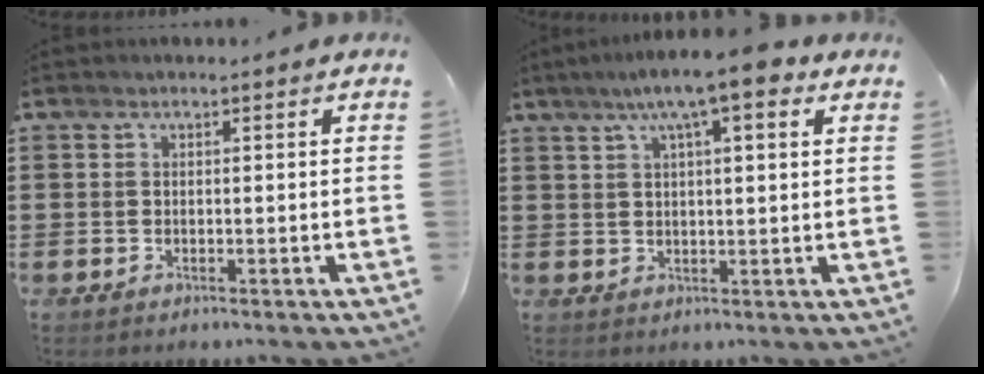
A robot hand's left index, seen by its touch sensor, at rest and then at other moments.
{"total": 8.0, "force": [4.6, 1.2, 6.4], "torque": [-0.116, 0.002, 0.075]}